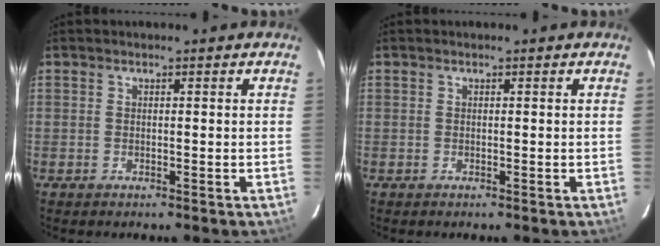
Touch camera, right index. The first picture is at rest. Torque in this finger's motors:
{"motor_torque": [0.00, 0.00, 0.00, 0.00]}